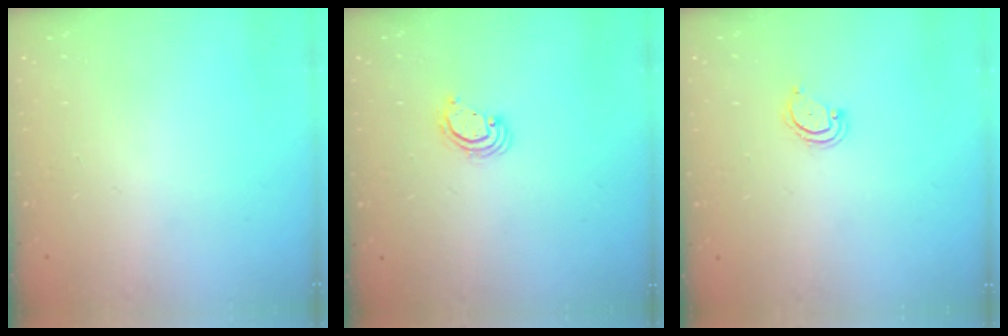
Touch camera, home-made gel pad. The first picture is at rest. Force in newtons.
{"total": 2.2, "press": 2.2, "slide": 0.2}
{"total": 2.5, "press": 2.5, "slide": 0.2}